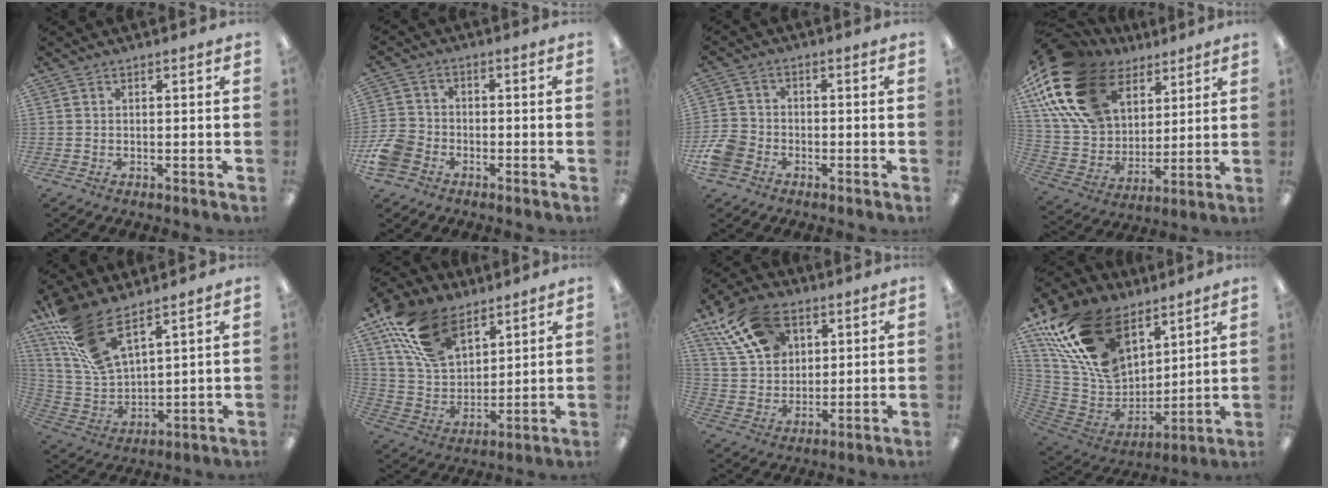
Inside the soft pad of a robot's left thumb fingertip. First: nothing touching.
{"total": 7.3, "force": [-3.6, 5.4, 3.4], "torque": [-0.082, 0.022, -0.069]}
{"total": 6.5, "force": [-3.1, 4.9, 2.9], "torque": [-0.061, 0.020, -0.055]}
{"total": 24.2, "force": [12.9, 15.1, 13.9], "torque": [-0.303, -0.045, 0.237]}
{"total": 14.7, "force": [10.2, 5.5, 8.9], "torque": [-0.211, -0.045, 0.189]}
{"total": 18.8, "force": [11.8, 10.6, 10.1], "torque": [-0.217, -0.039, 0.223]}
{"total": 17.2, "force": [9.1, 11.1, 9.6], "torque": [-0.197, -0.018, 0.172]}
{"total": 24.2, "force": [14.3, 14.6, 13.0], "torque": [-0.278, -0.062, 0.266]}